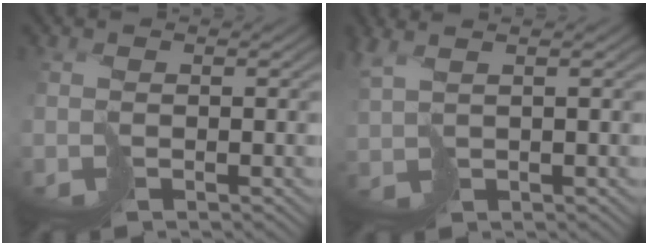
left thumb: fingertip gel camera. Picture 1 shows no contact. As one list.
[{"total": 3.4, "force": [1.7, 0.6, 2.8], "torque": [-0.085, -0.002, 0.034]}]